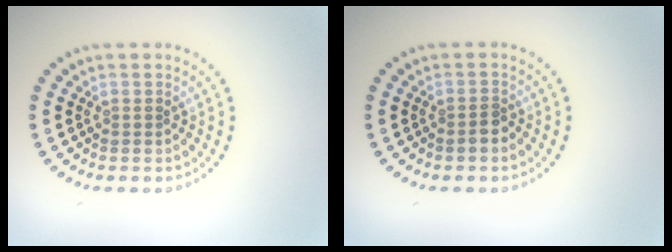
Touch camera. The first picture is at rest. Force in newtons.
{"total": 1.4, "press": 1.1, "slide": 0.8}